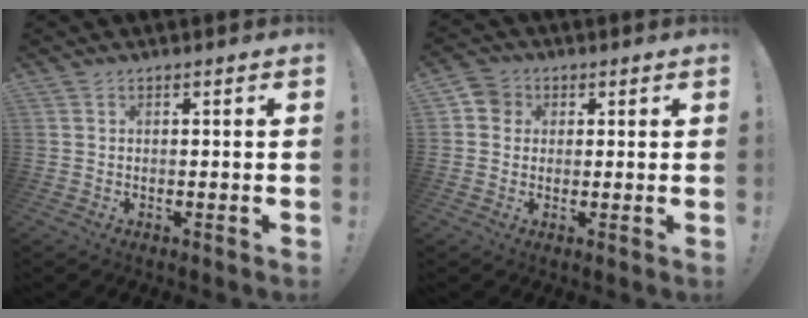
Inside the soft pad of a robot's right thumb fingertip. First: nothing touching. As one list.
[{"total": 4.6, "force": [1.0, 4.3, 1.4], "torque": [-0.020, 0.006, 0.019]}]